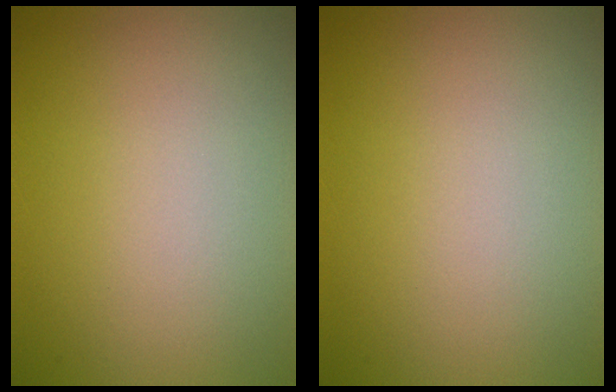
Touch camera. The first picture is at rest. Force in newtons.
{"total": 0.0}